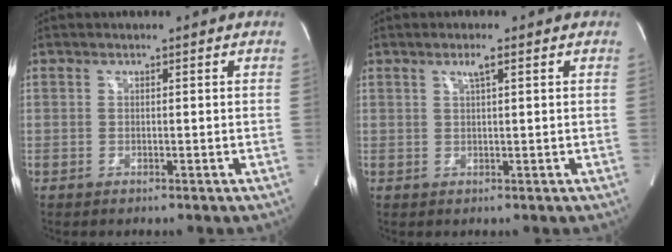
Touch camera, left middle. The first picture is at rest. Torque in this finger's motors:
{"motor_torque": [-0.11, -0.26, 0.00, 0.01]}